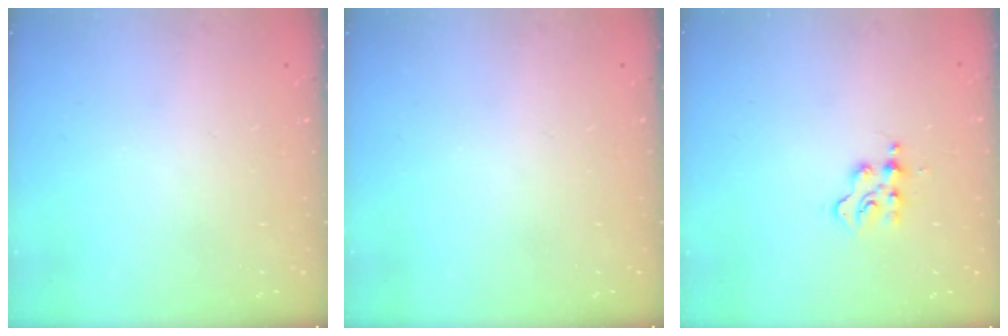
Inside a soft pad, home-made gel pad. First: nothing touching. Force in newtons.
{"total": 0.0}
{"total": 3.8, "press": 3.8, "slide": 0.4}